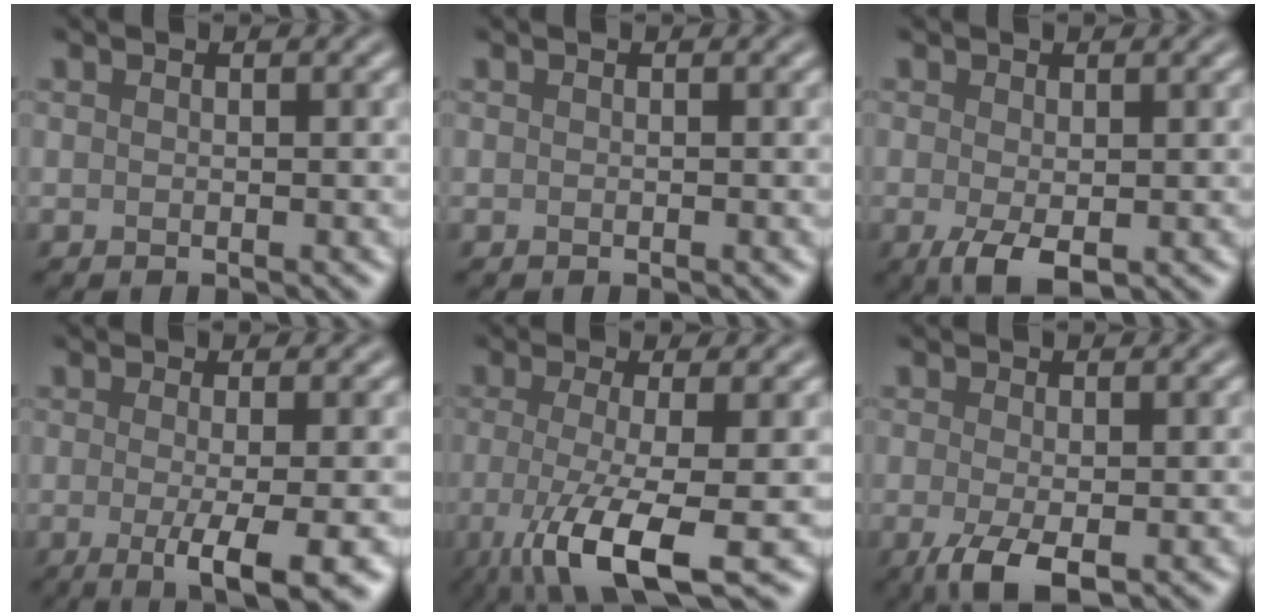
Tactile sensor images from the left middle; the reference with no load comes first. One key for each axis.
{"total": 0.0}
{"total": 2.3, "fx": -1.2, "fy": 0.6, "fz": 1.9, "tx": -0.049, "ty": -0.003, "tz": -0.008}
{"total": 5.3, "fx": -2.1, "fy": 0.7, "fz": 4.8, "tx": -0.077, "ty": -0.007, "tz": -0.024}
{"total": 7.8, "fx": -3.2, "fy": 1.5, "fz": 6.9, "tx": -0.123, "ty": -0.012, "tz": -0.052}
{"total": 3.2, "fx": -1.9, "fy": 0.6, "fz": 2.5, "tx": -0.063, "ty": -0.004, "tz": -0.023}